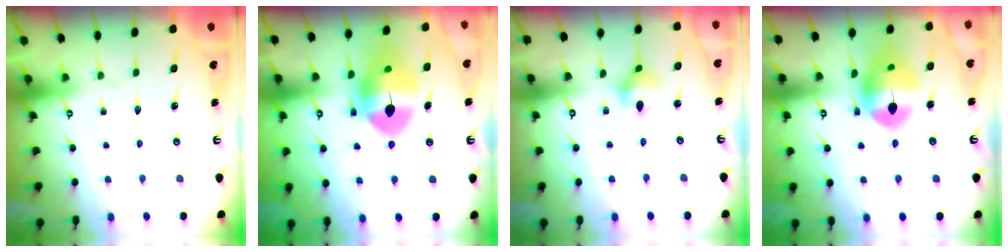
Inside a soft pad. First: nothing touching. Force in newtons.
{"total": 15.0, "press": 14.9, "slide": 1.8}
{"total": 3.5, "press": 3.4, "slide": 0.8}
{"total": 15.3, "press": 15.2, "slide": 1.6}